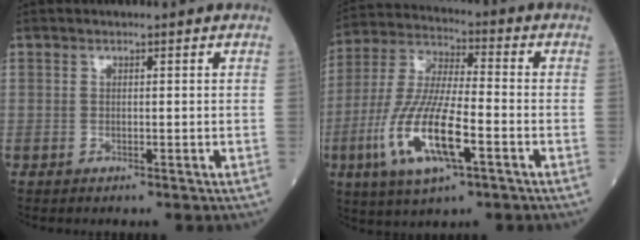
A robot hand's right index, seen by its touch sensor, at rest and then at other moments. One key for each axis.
{"total": 15.0, "fx": -5.2, "fy": 3.3, "fz": 13.7, "tx": -0.290, "ty": -0.015, "tz": -0.095}